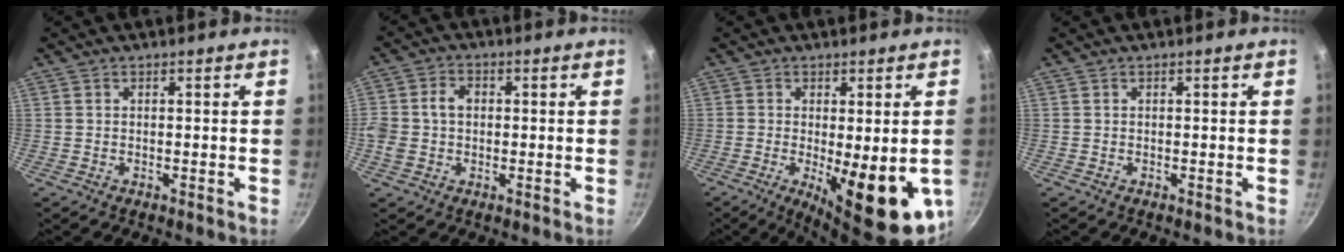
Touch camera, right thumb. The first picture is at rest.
{"total": 6.2, "force": [0.0, 4.9, 3.7], "torque": [-0.063, 0.013, -0.009]}
{"total": 15.1, "force": [-3.3, 5.1, 13.8], "torque": [-0.172, -0.016, -0.031]}
{"total": 0.0}